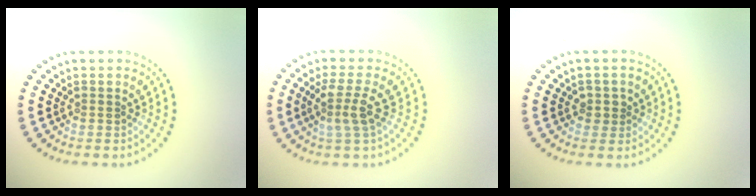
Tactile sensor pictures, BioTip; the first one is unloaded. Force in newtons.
{"total": 2.8, "press": 2.2, "slide": 1.7}
{"total": 1.3, "press": 1.1, "slide": 0.7}